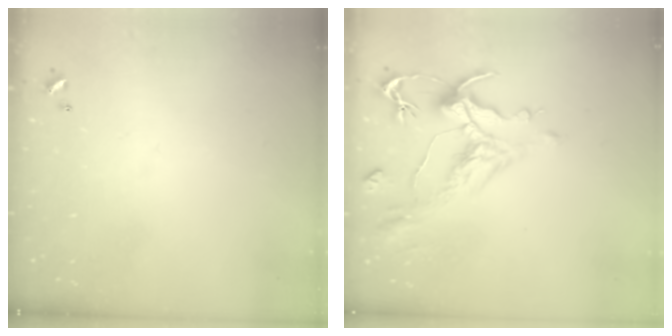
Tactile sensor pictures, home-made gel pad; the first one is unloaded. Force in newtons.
{"total": 2.0, "press": 1.5, "slide": 1.4}